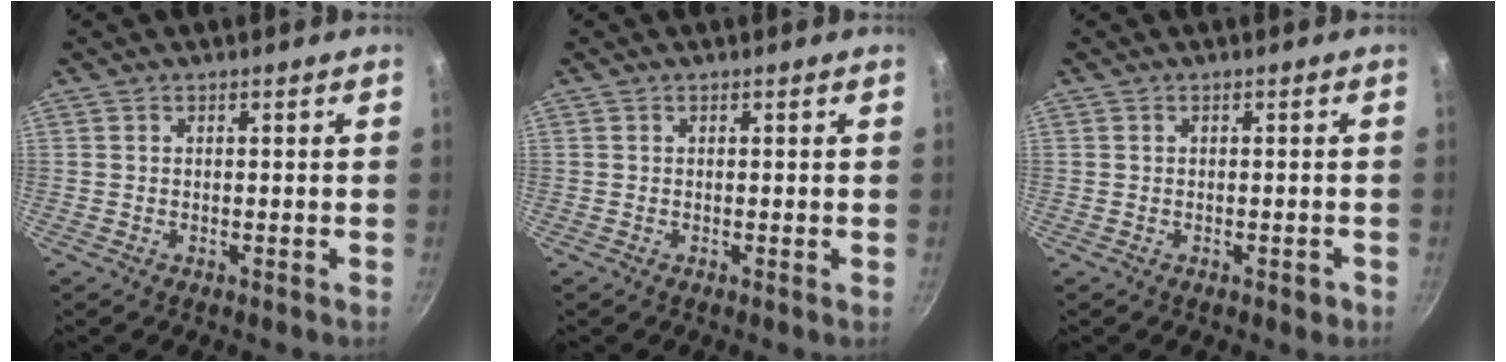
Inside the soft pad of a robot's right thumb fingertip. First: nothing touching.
{"total": 0.0}
{"total": 1.4, "force": [-0.7, 0.7, 0.9], "torque": [-0.001, 0.011, -0.004]}